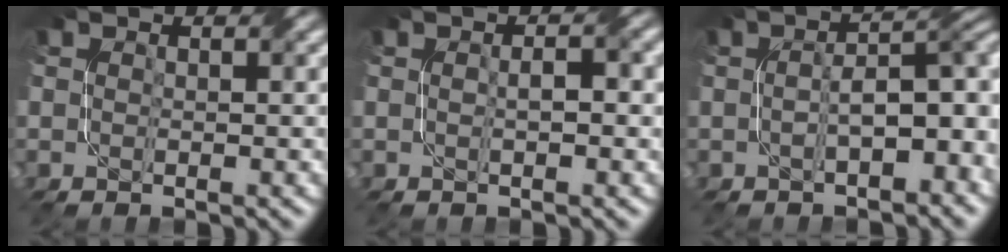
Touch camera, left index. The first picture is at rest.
{"total": 2.2, "force": [0.2, 0.7, 2.1], "torque": [-0.028, -0.004, -0.001]}
{"total": 6.2, "force": [-1.2, 2.2, 5.7], "torque": [-0.080, 0.013, -0.019]}